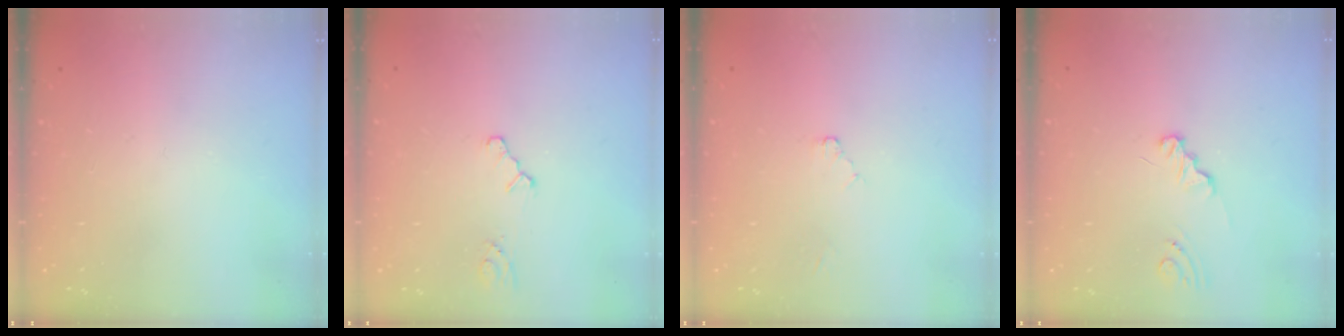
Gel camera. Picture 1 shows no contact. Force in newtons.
{"total": 1.6, "press": 1.5, "slide": 0.3}
{"total": 2.4, "press": 2.4, "slide": 0.4}
{"total": 1.0, "press": 1.0, "slide": 0.1}